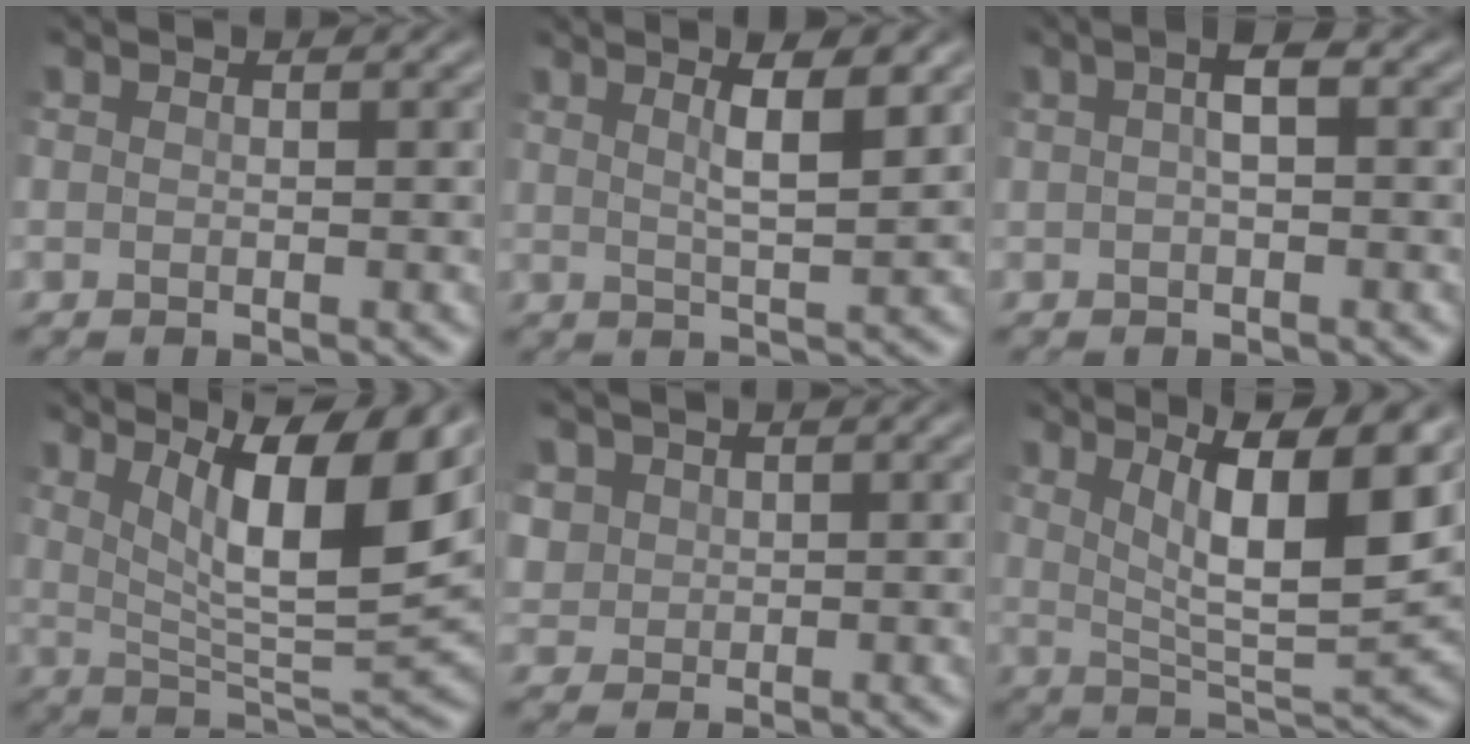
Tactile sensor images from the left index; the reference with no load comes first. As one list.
[{"total": 4.8, "force": [2.2, 1.1, 4.2], "torque": [-0.054, 0.010, 0.021]}, {"total": 2.2, "force": [0.2, 0.9, 2.0], "torque": [-0.041, 0.008, 0.001]}, {"total": 11.5, "force": [5.3, 2.7, 9.8], "torque": [-0.154, -0.001, 0.091]}, {"total": 1.8, "force": [0.5, 1.7, 0.4], "torque": [-0.014, -0.004, 0.011]}, {"total": 9.8, "force": [4.0, 2.4, 8.6], "torque": [-0.132, -0.003, 0.070]}]